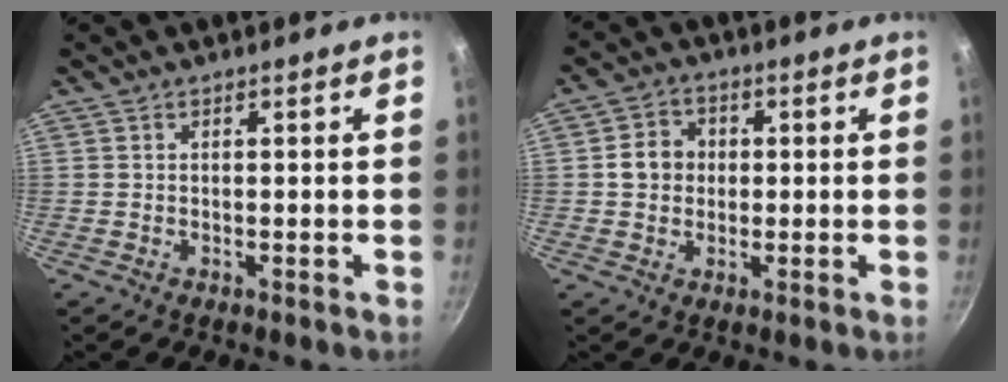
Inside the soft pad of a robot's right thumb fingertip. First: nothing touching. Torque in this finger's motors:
{"motor_torque": [0.82, 0.62, 0.33, -0.10, 0.01]}